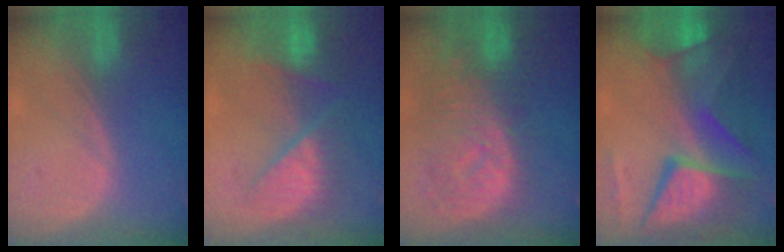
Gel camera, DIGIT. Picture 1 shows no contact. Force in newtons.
{"total": 7.3, "press": 7.2, "slide": 1.0}
{"total": 10.9, "press": 9.6, "slide": 5.2}
{"total": 11.8, "press": 11.7, "slide": 1.2}